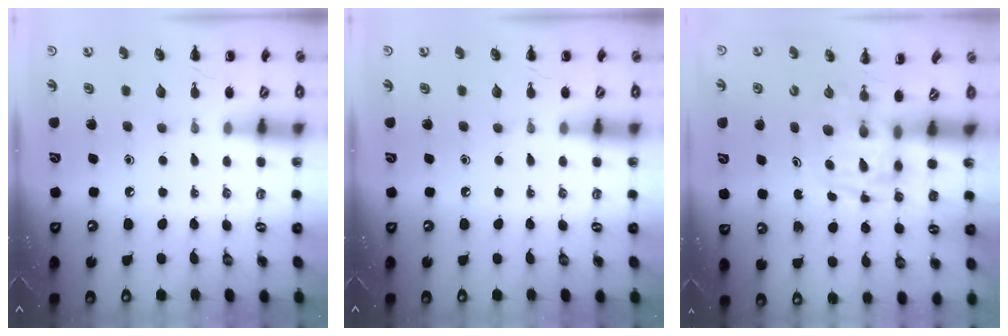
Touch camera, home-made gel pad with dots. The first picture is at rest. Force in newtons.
{"total": 0.0}
{"total": 3.3, "press": 3.3, "slide": 0.5}